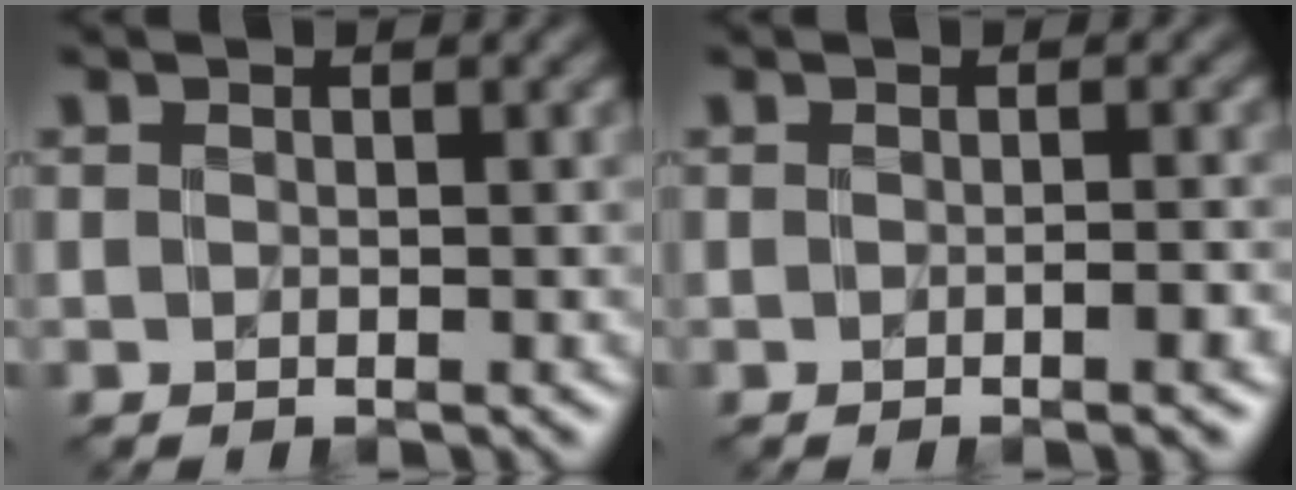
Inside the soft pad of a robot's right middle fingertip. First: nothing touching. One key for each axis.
{"total": 2.1, "fx": -0.7, "fy": 0.7, "fz": 1.9, "tx": -0.010, "ty": 0.009, "tz": -0.010}